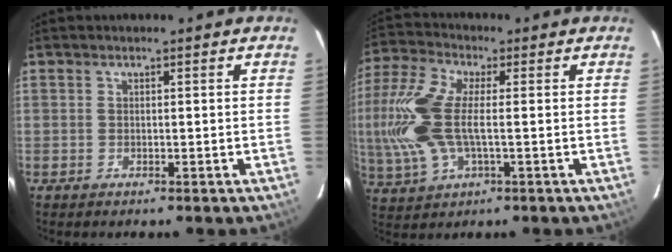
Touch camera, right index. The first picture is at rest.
{"total": 16.4, "force": [-0.7, 7.5, 14.5], "torque": [-0.328, 0.001, -0.014]}